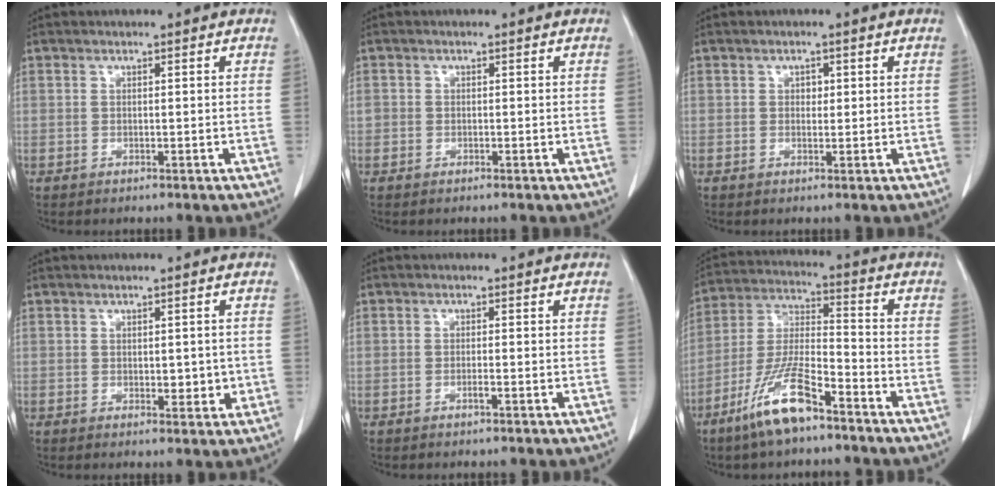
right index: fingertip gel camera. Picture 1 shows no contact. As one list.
[{"total": 1.0, "force": [-0.1, 1.0, 0.2], "torque": [0.006, 0.008, -0.003]}, {"total": 1.2, "force": [0.3, 0.9, 0.7], "torque": [-0.008, 0.001, 0.004]}, {"total": 2.8, "force": [-0.2, 1.6, 2.3], "torque": [-0.024, -0.002, 0.005]}, {"total": 0.8, "force": [-0.4, 0.0, 0.7], "torque": [-0.013, 0.002, -0.005]}, {"total": 12.1, "force": [-7.9, 2.3, 8.9], "torque": [-0.190, -0.016, -0.152]}]